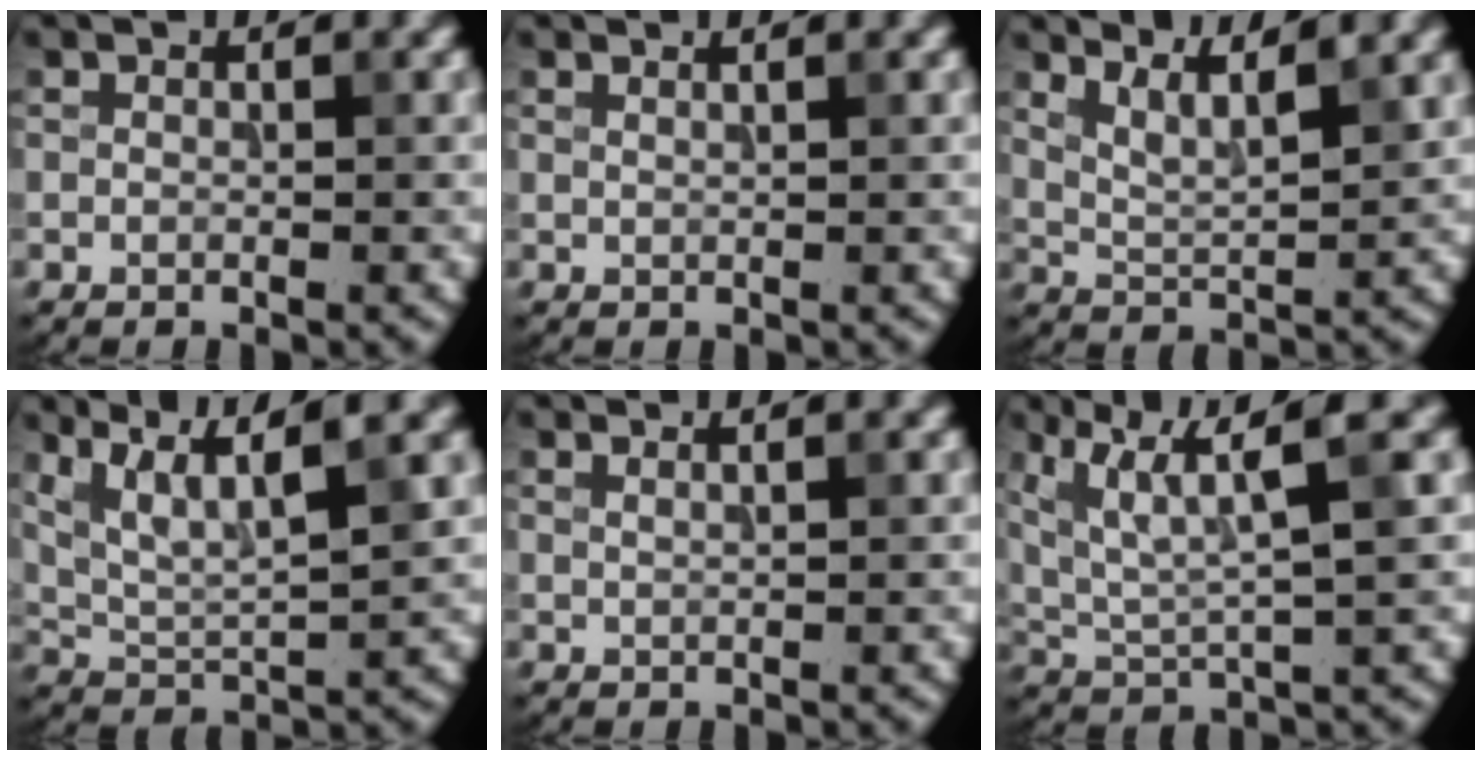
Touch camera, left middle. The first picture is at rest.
{"total": 1.0, "force": [0.8, 0.4, 0.6], "torque": [-0.002, -0.002, 0.002]}
{"total": 3.8, "force": [2.8, 0.9, 2.4], "torque": [-0.043, 0.003, 0.051]}
{"total": 6.4, "force": [3.7, 1.4, 5.0], "torque": [-0.094, 0.004, 0.074]}
{"total": 1.5, "force": [1.1, 0.6, 0.9], "torque": [-0.002, -0.001, 0.002]}
{"total": 6.9, "force": [2.8, 1.6, 6.1], "torque": [-0.120, 0.001, 0.059]}